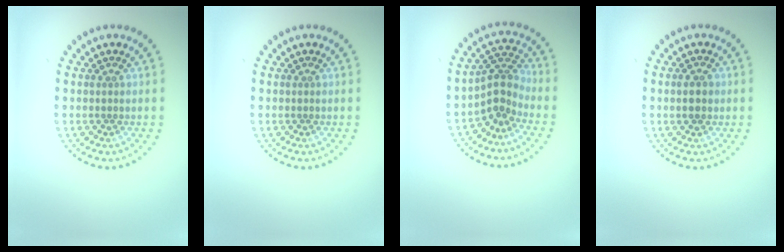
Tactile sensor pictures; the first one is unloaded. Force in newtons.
{"total": 0.0}
{"total": 2.9, "press": 2.0, "slide": 2.1}
{"total": 1.2, "press": 1.2, "slide": 0.1}